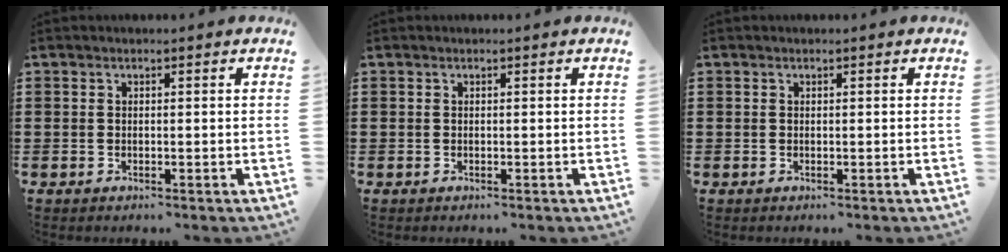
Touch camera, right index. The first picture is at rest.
{"total": 0.0}
{"total": 0.0}